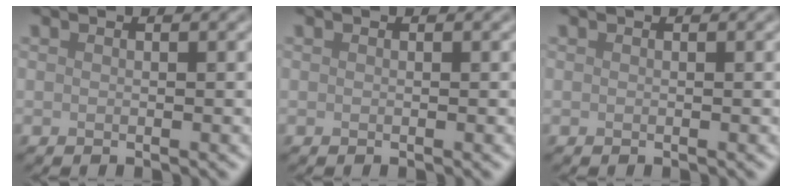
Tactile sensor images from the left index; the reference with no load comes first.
{"total": 0.0}
{"total": 0.0}